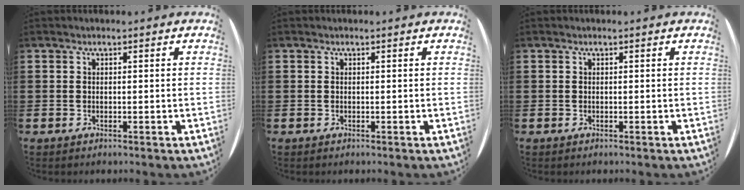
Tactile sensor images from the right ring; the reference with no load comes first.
{"total": 0.0}
{"total": 0.0}